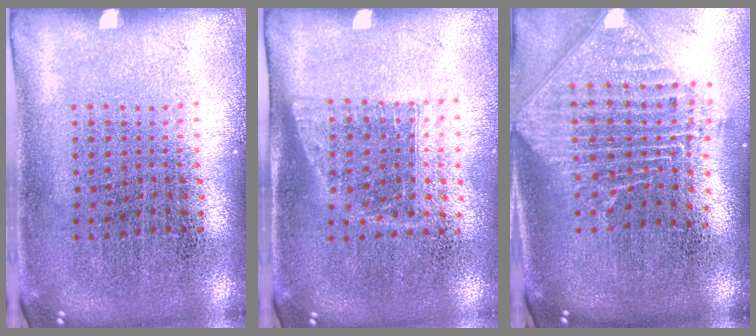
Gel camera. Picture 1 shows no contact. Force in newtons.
{"total": 1.1, "press": 0.9, "slide": 0.6}
{"total": 2.4, "press": 1.8, "slide": 1.6}